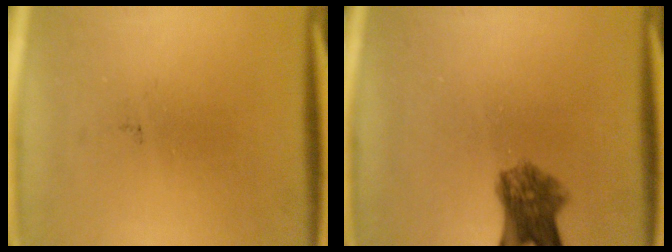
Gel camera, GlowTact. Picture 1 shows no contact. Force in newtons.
{"total": 6.1}